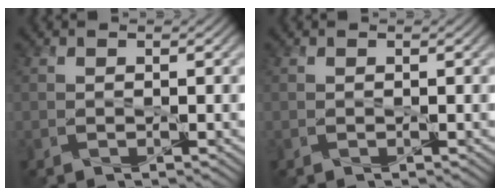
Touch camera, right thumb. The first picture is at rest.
{"total": 0.0}